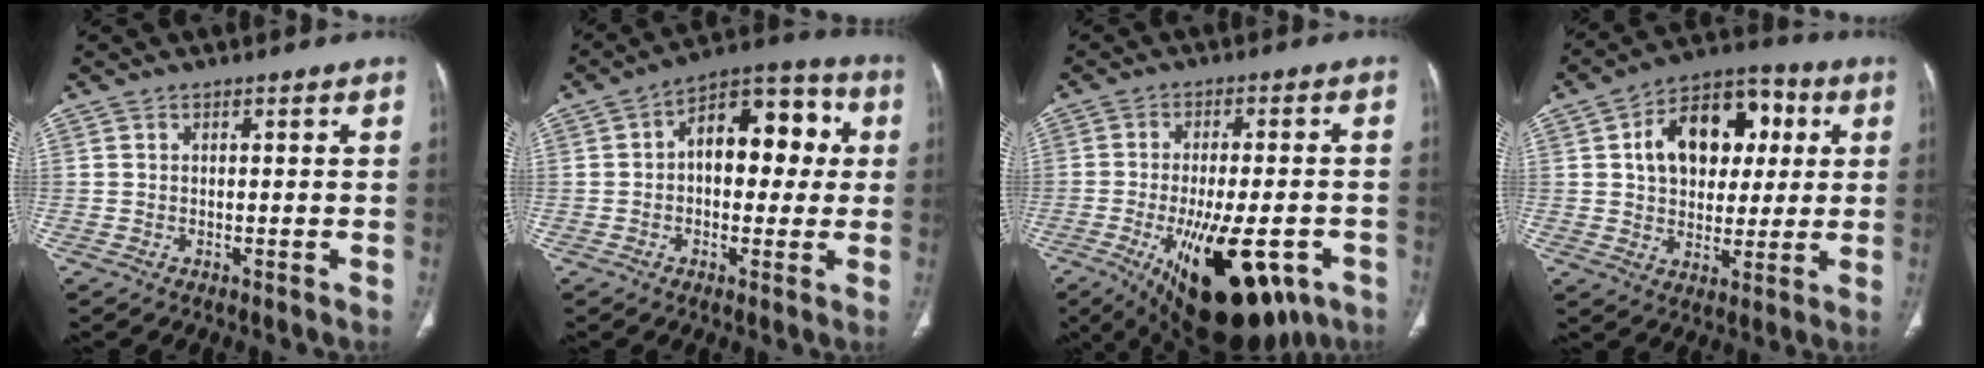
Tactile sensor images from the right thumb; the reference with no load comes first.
{"total": 14.4, "force": [1.8, 8.6, 11.4], "torque": [-0.114, 0.038, 0.017]}
{"total": 22.0, "force": [-9.7, 9.3, 17.4], "torque": [-0.233, 0.001, -0.126]}
{"total": 16.9, "force": [3.9, 11.6, 11.7], "torque": [-0.137, 0.013, 0.059]}